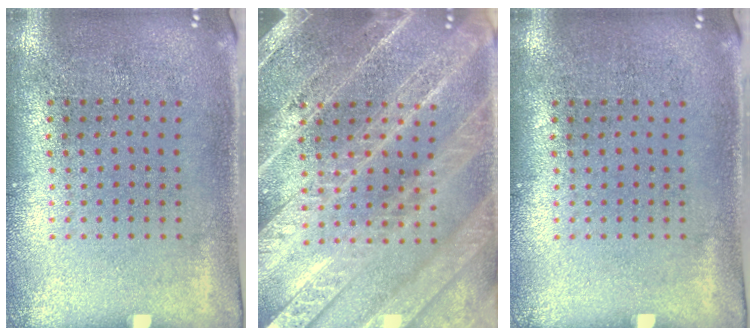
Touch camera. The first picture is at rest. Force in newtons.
{"total": 5.9, "press": 5.9, "slide": 0.7}
{"total": 0.0}